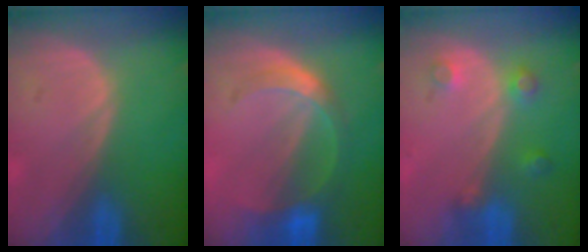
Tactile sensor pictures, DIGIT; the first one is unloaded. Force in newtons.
{"total": 5.7, "press": 5.4, "slide": 1.8}
{"total": 3.6, "press": 3.3, "slide": 1.5}